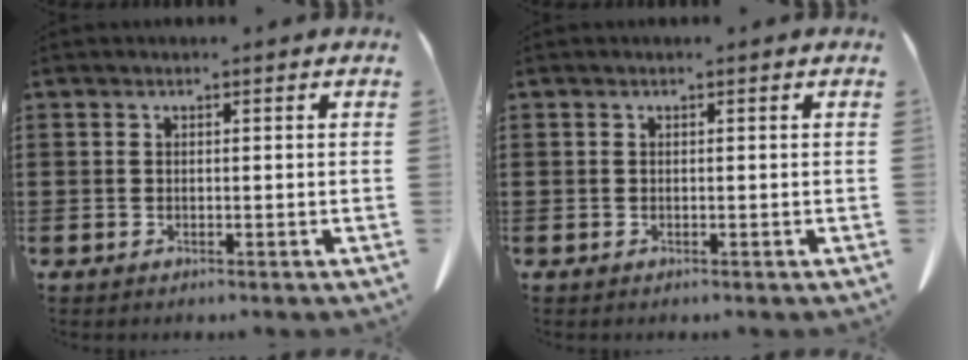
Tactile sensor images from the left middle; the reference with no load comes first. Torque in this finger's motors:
{"motor_torque": [0.00, 0.00, 0.00, -0.01]}